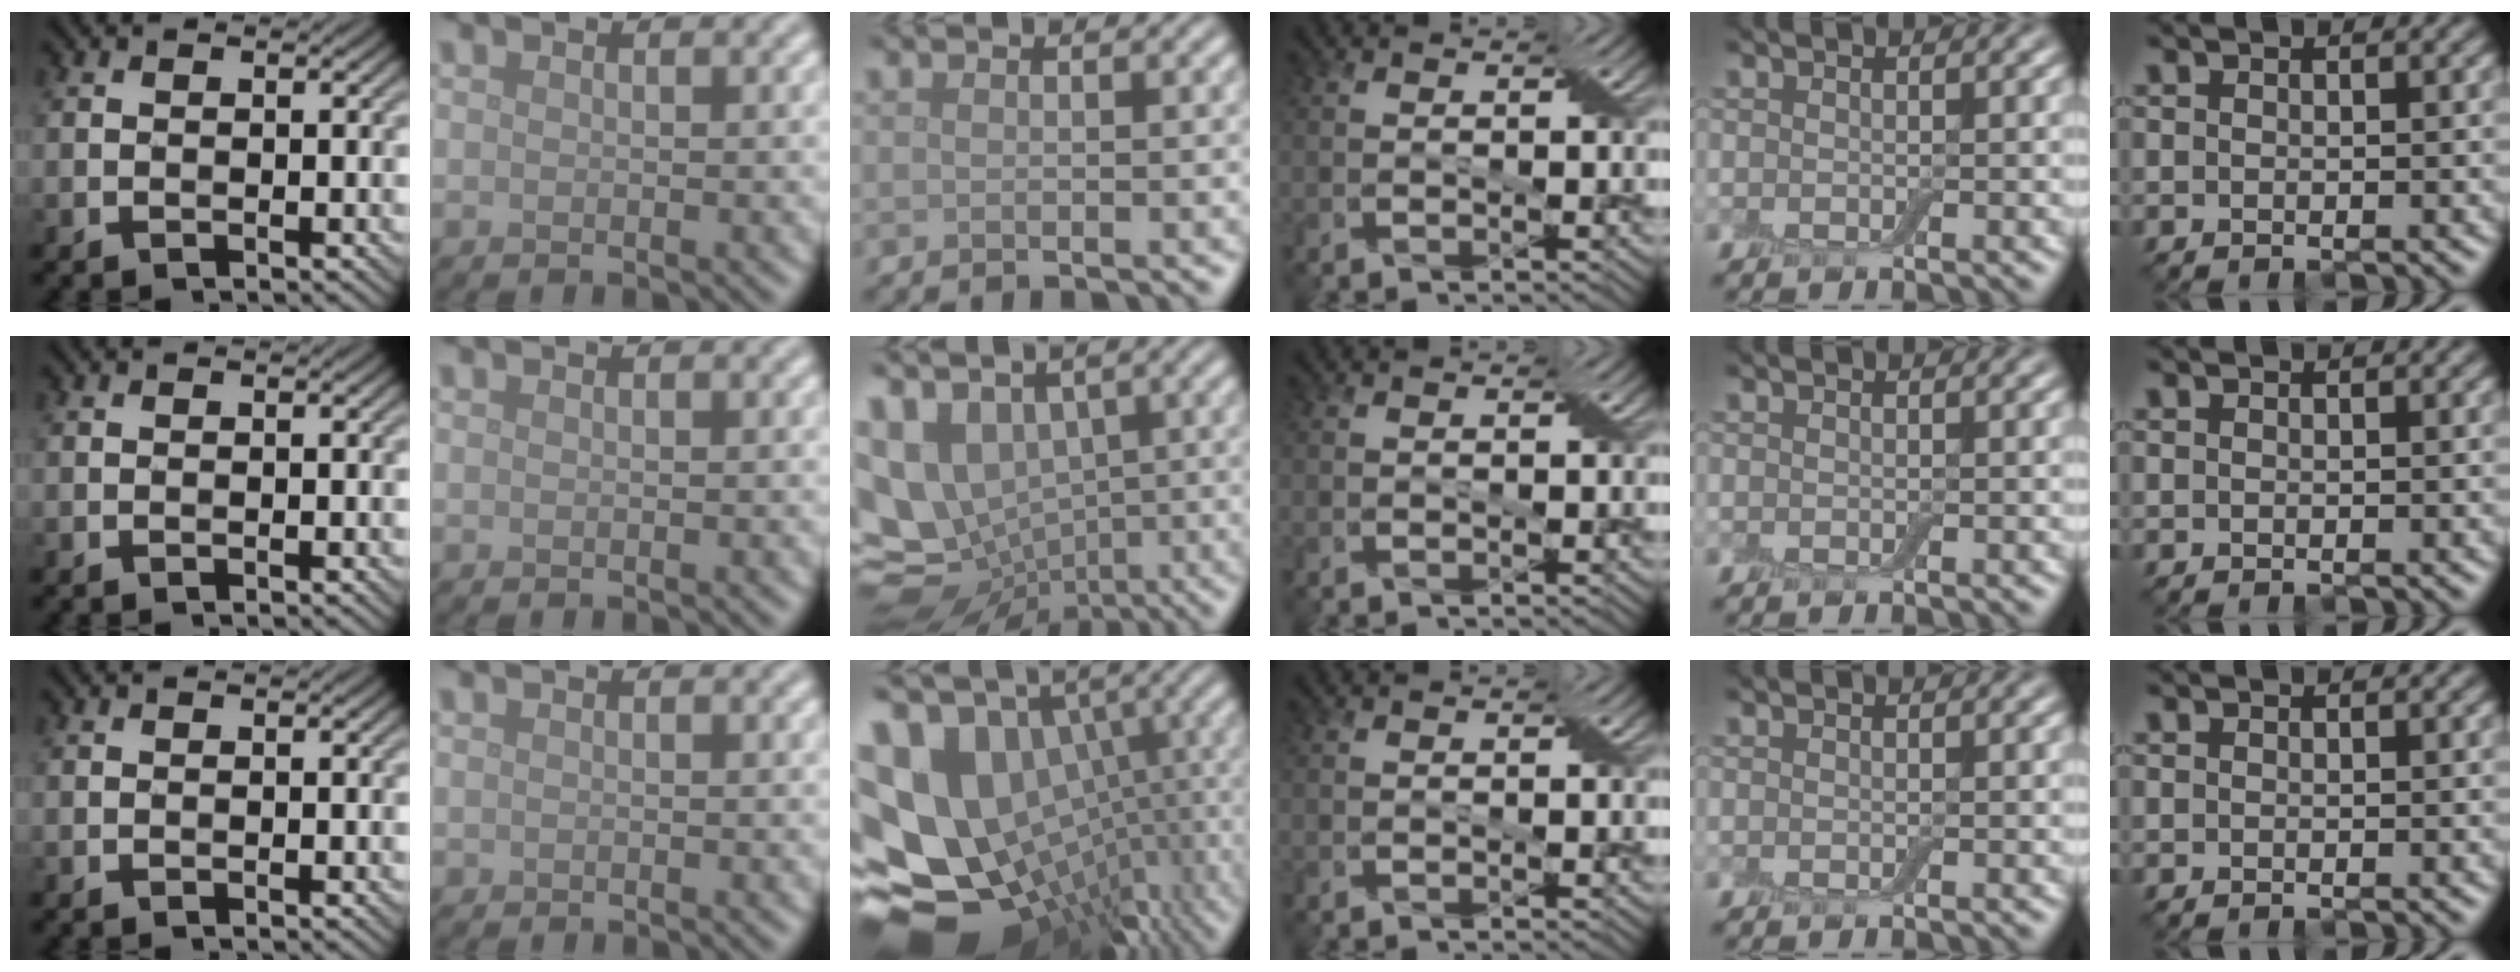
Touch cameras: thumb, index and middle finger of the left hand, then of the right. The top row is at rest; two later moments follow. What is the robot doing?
{"motion": "press", "object": "electronic device side button"}